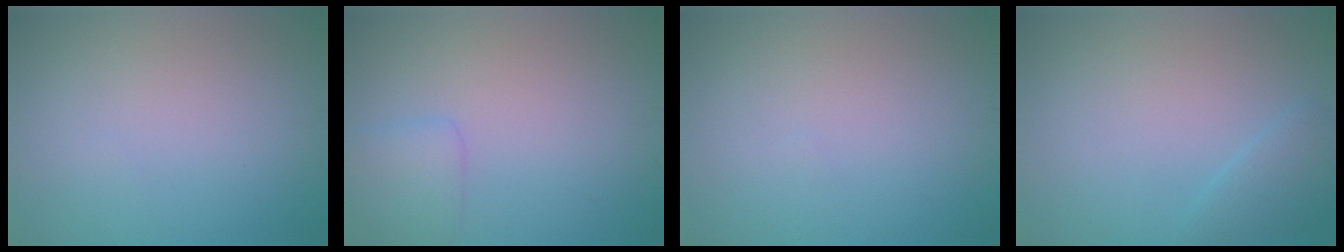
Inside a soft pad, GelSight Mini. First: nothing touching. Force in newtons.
{"total": 2.0, "press": 1.9, "slide": 0.1}
{"total": 0.0}
{"total": 1.7, "press": 1.7, "slide": 0.1}